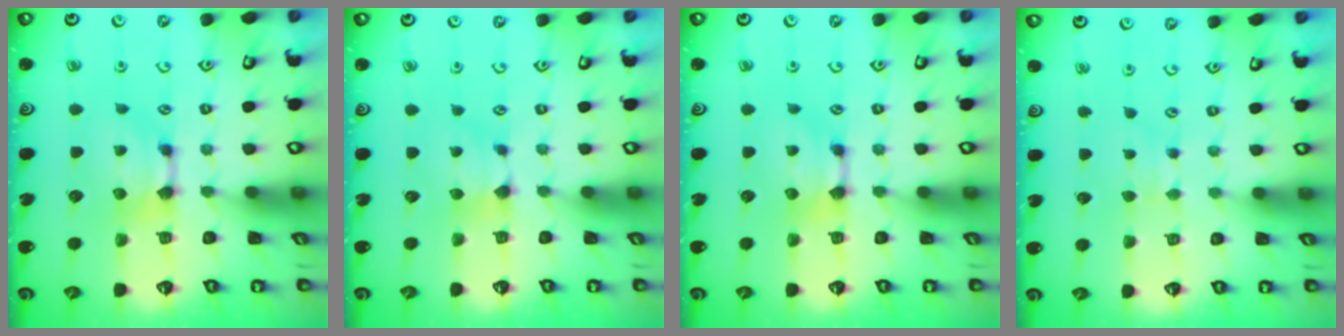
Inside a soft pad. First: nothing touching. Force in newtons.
{"total": 0.9, "press": 0.8, "slide": 0.5}
{"total": 0.0}
{"total": 2.8, "press": 2.8, "slide": 0.4}